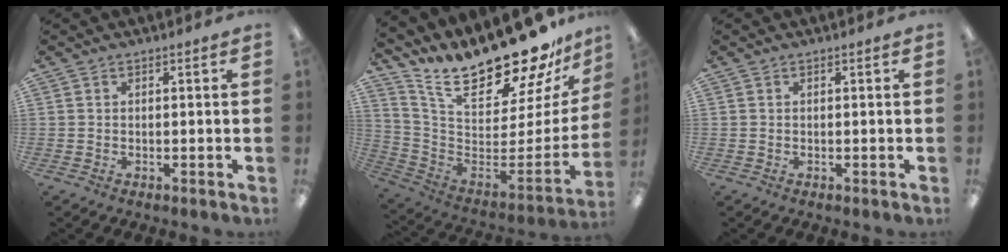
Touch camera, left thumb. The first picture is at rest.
{"total": 22.7, "force": [18.4, 6.4, 11.6], "torque": [-0.179, -0.148, 0.307]}
{"total": 0.0}